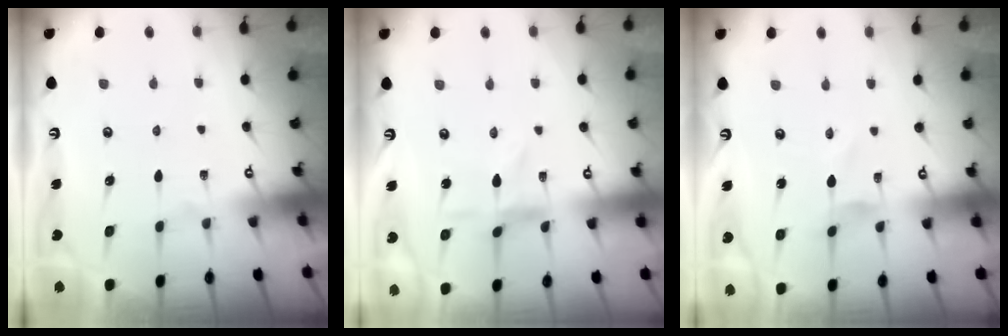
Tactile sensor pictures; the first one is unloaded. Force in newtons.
{"total": 1.3, "press": 1.2, "slide": 0.3}
{"total": 0.5, "press": 0.5, "slide": 0.2}